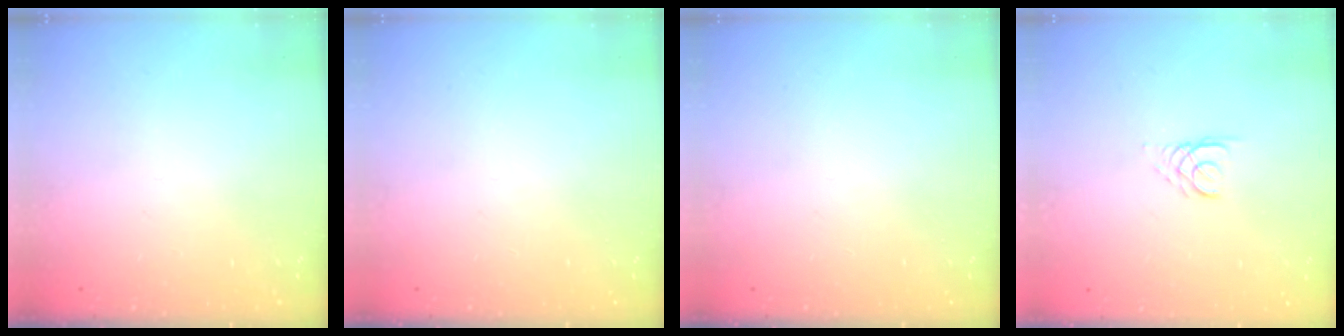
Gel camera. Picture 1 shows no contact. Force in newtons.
{"total": 0.0}
{"total": 0.0}
{"total": 2.6, "press": 2.6, "slide": 0.3}